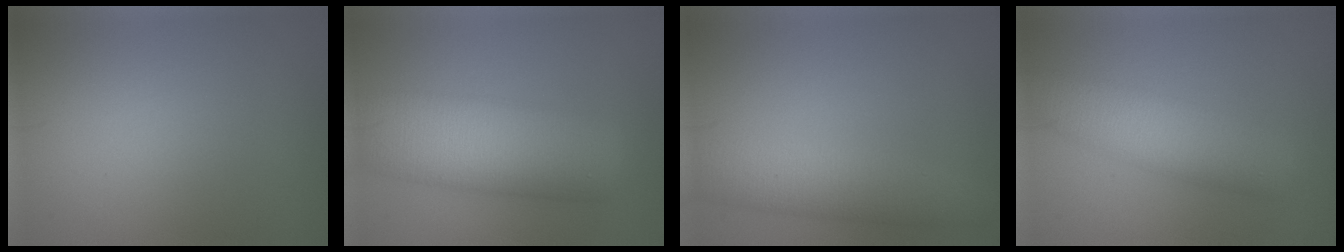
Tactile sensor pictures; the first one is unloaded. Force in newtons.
{"total": 9.8, "press": 9.8, "slide": 0.8}
{"total": 4.7, "press": 4.7, "slide": 0.1}
{"total": 5.3, "press": 5.3, "slide": 0.2}